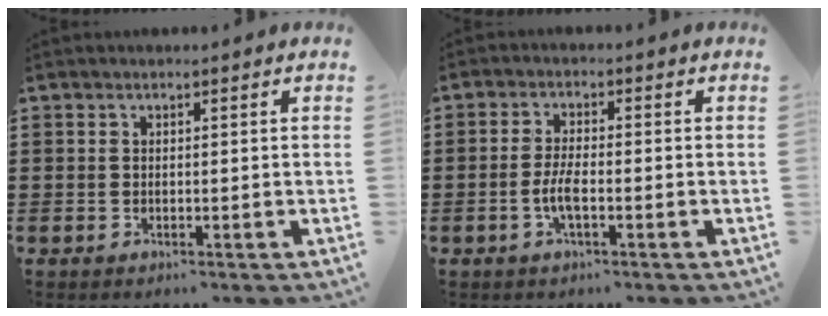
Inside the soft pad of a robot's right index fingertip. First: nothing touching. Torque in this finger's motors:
{"motor_torque": [2.14, 0.00, 0.11, 0.04]}